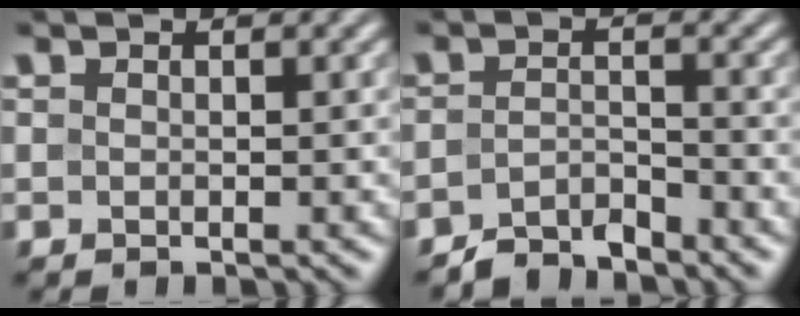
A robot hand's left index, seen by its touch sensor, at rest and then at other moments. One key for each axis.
{"total": 3.0, "fx": -2.8, "fy": 0.7, "fz": 0.9, "tx": -0.016, "ty": 0.003, "tz": -0.060}